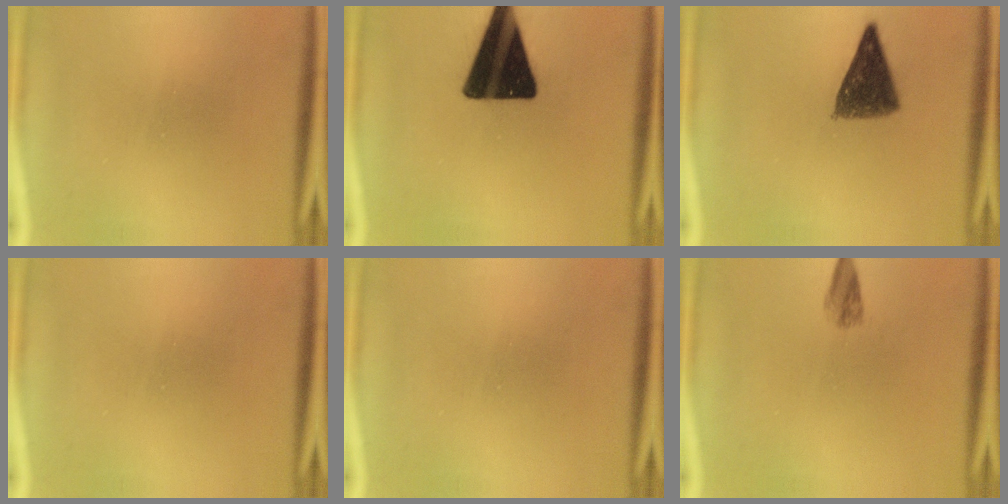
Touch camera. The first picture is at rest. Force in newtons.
{"total": 18.3}
{"total": 7.0}
{"total": 0.0}
{"total": 0.0}
{"total": 1.8}